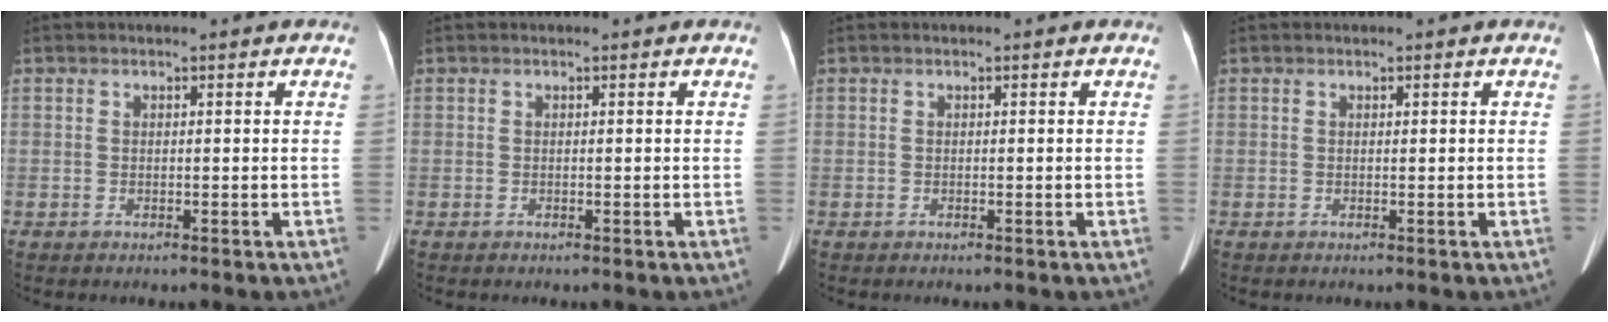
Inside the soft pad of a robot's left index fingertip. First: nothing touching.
{"total": 0.0}
{"total": 0.0}
{"total": 0.0}